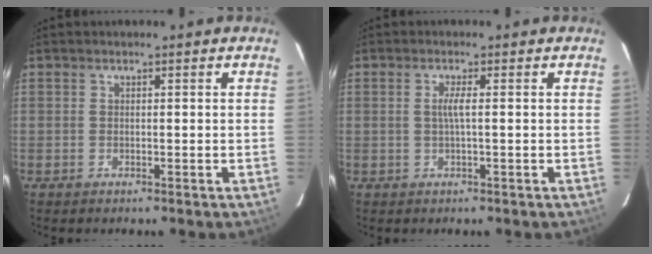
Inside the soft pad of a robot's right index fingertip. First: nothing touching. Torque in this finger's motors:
{"motor_torque": [0.43, 0.39, 0.21, 0.07]}